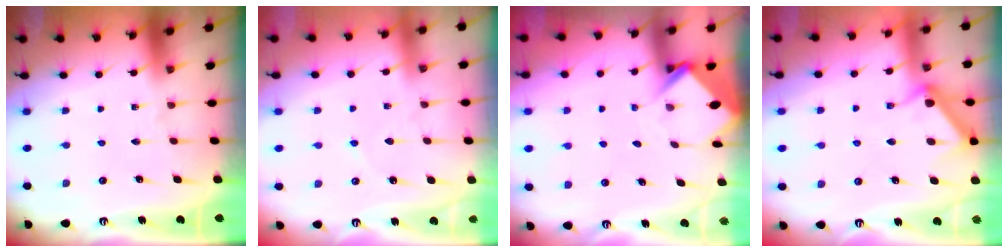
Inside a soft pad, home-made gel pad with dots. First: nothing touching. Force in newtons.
{"total": 2.4, "press": 2.4, "slide": 0.4}
{"total": 3.9, "press": 3.9, "slide": 0.1}
{"total": 8.6, "press": 8.6, "slide": 0.2}